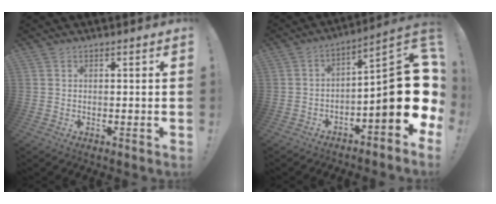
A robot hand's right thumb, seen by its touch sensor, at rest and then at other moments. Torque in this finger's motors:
{"motor_torque": [2.43, 2.58, 1.36, -1.41, 0.08]}